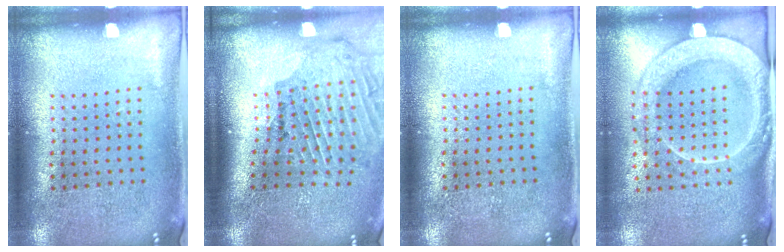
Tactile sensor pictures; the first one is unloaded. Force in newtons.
{"total": 2.1, "press": 1.9, "slide": 0.8}
{"total": 0.0}
{"total": 2.3, "press": 2.2, "slide": 0.9}